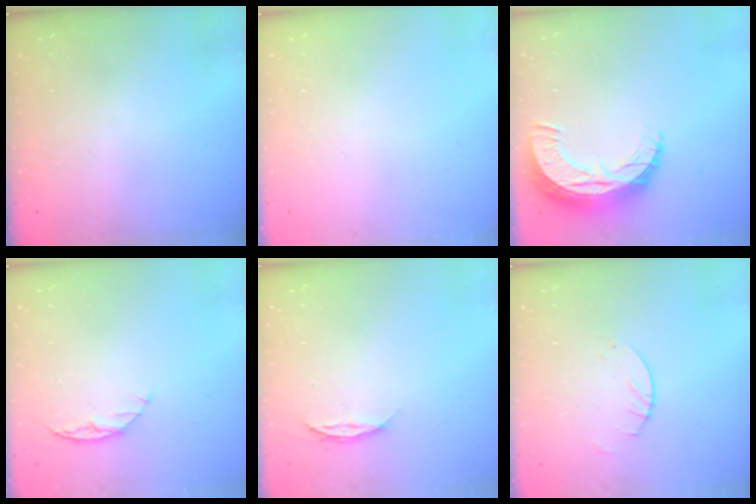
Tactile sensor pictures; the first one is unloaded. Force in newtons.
{"total": 0.0}
{"total": 10.9, "press": 10.9, "slide": 0.7}
{"total": 6.1, "press": 6.0, "slide": 0.7}
{"total": 4.9, "press": 4.9, "slide": 0.6}
{"total": 2.5, "press": 2.5, "slide": 0.1}